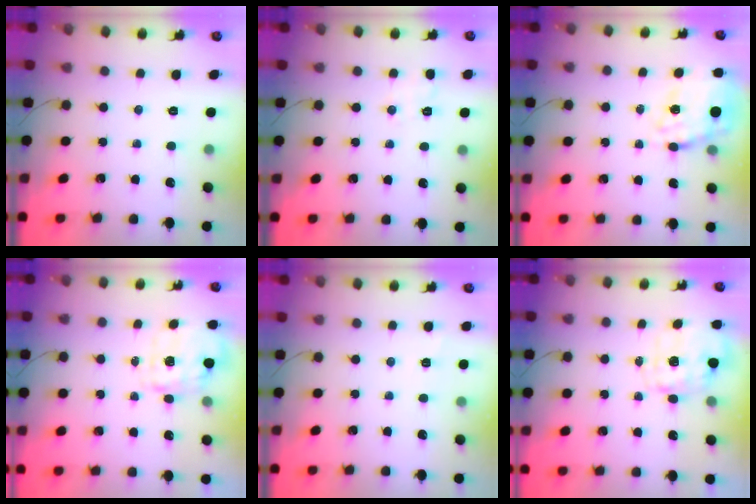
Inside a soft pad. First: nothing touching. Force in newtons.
{"total": 1.4, "press": 0.7, "slide": 1.2}
{"total": 16.3, "press": 16.1, "slide": 2.9}
{"total": 3.9, "press": 3.9, "slide": 0.8}
{"total": 1.3, "press": 0.0, "slide": 1.3}
{"total": 2.8, "press": 2.7, "slide": 0.9}